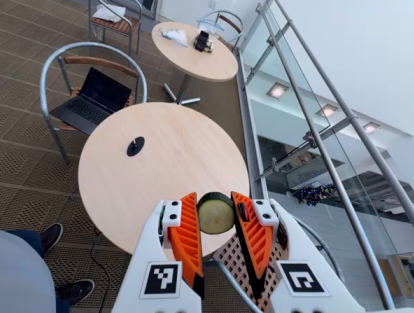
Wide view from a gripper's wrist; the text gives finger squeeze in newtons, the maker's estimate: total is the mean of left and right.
{"total": 7.6, "left": 7.3, "right": 7.9}